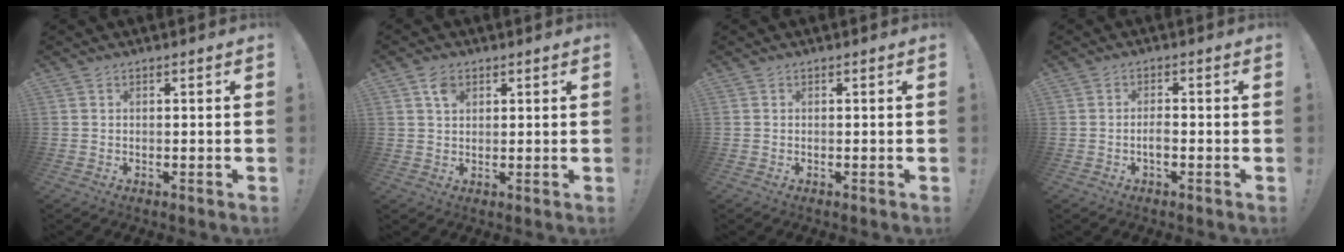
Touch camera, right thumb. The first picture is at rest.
{"total": 4.1, "force": [2.1, 2.7, 2.1], "torque": [-0.025, -0.004, 0.035]}
{"total": 0.0}
{"total": 2.5, "force": [-1.0, 1.4, 1.8], "torque": [-0.024, 0.001, -0.019]}